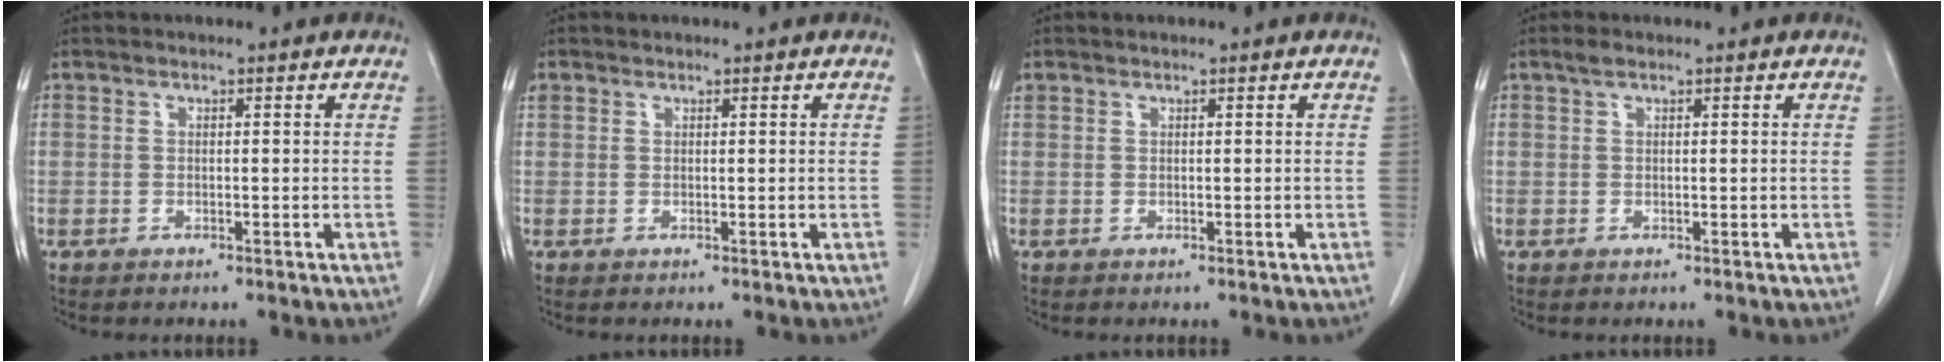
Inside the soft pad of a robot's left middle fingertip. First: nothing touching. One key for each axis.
{"total": 1.1, "fx": 0.8, "fy": 0.7, "fz": 0.1, "tx": -0.002, "ty": 0.013, "tz": 0.014}
{"total": 0.6, "fx": 0.5, "fy": 0.2, "fz": 0.0, "tx": -0.006, "ty": 0.012, "tz": 0.013}
{"total": 1.1, "fx": 0.8, "fy": 0.3, "fz": 0.6, "tx": -0.017, "ty": 0.009, "tz": 0.016}